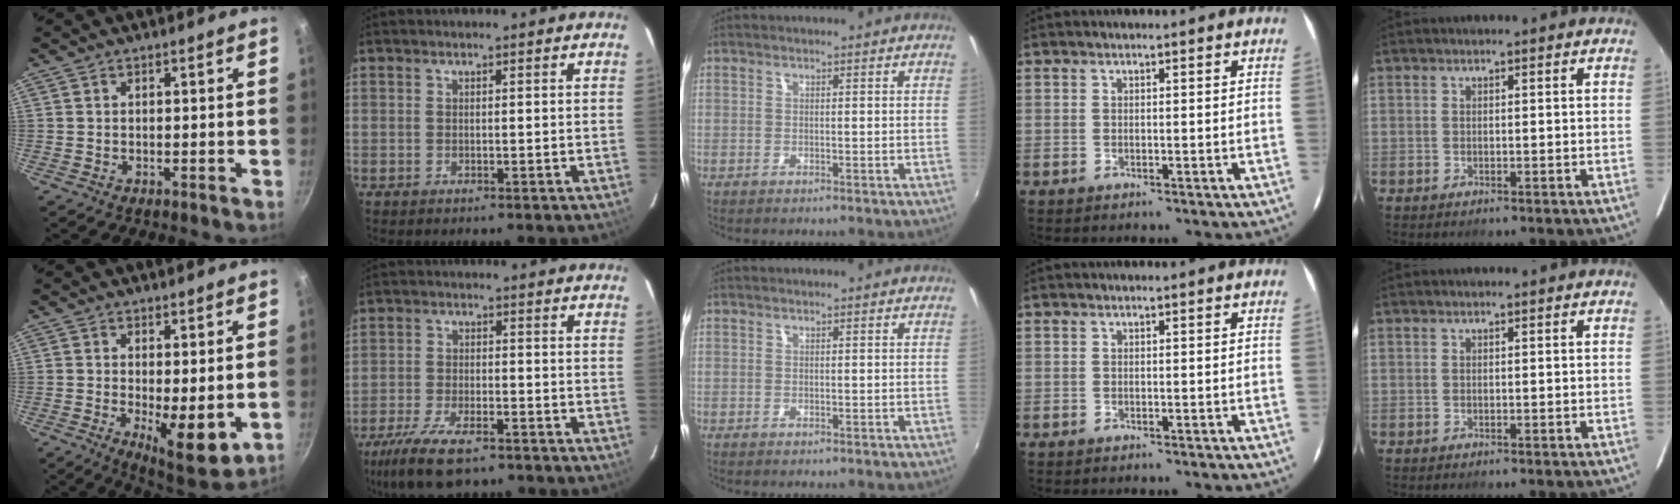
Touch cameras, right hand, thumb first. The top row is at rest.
{"thumb": {"total": 9.6, "force": [-0.9, 3.4, 8.9], "torque": [-0.116, -0.024, -0.001]}, "index": {"total": 12.2, "force": [-8.8, 4.4, 7.3], "torque": [-0.173, -0.025, -0.159]}}